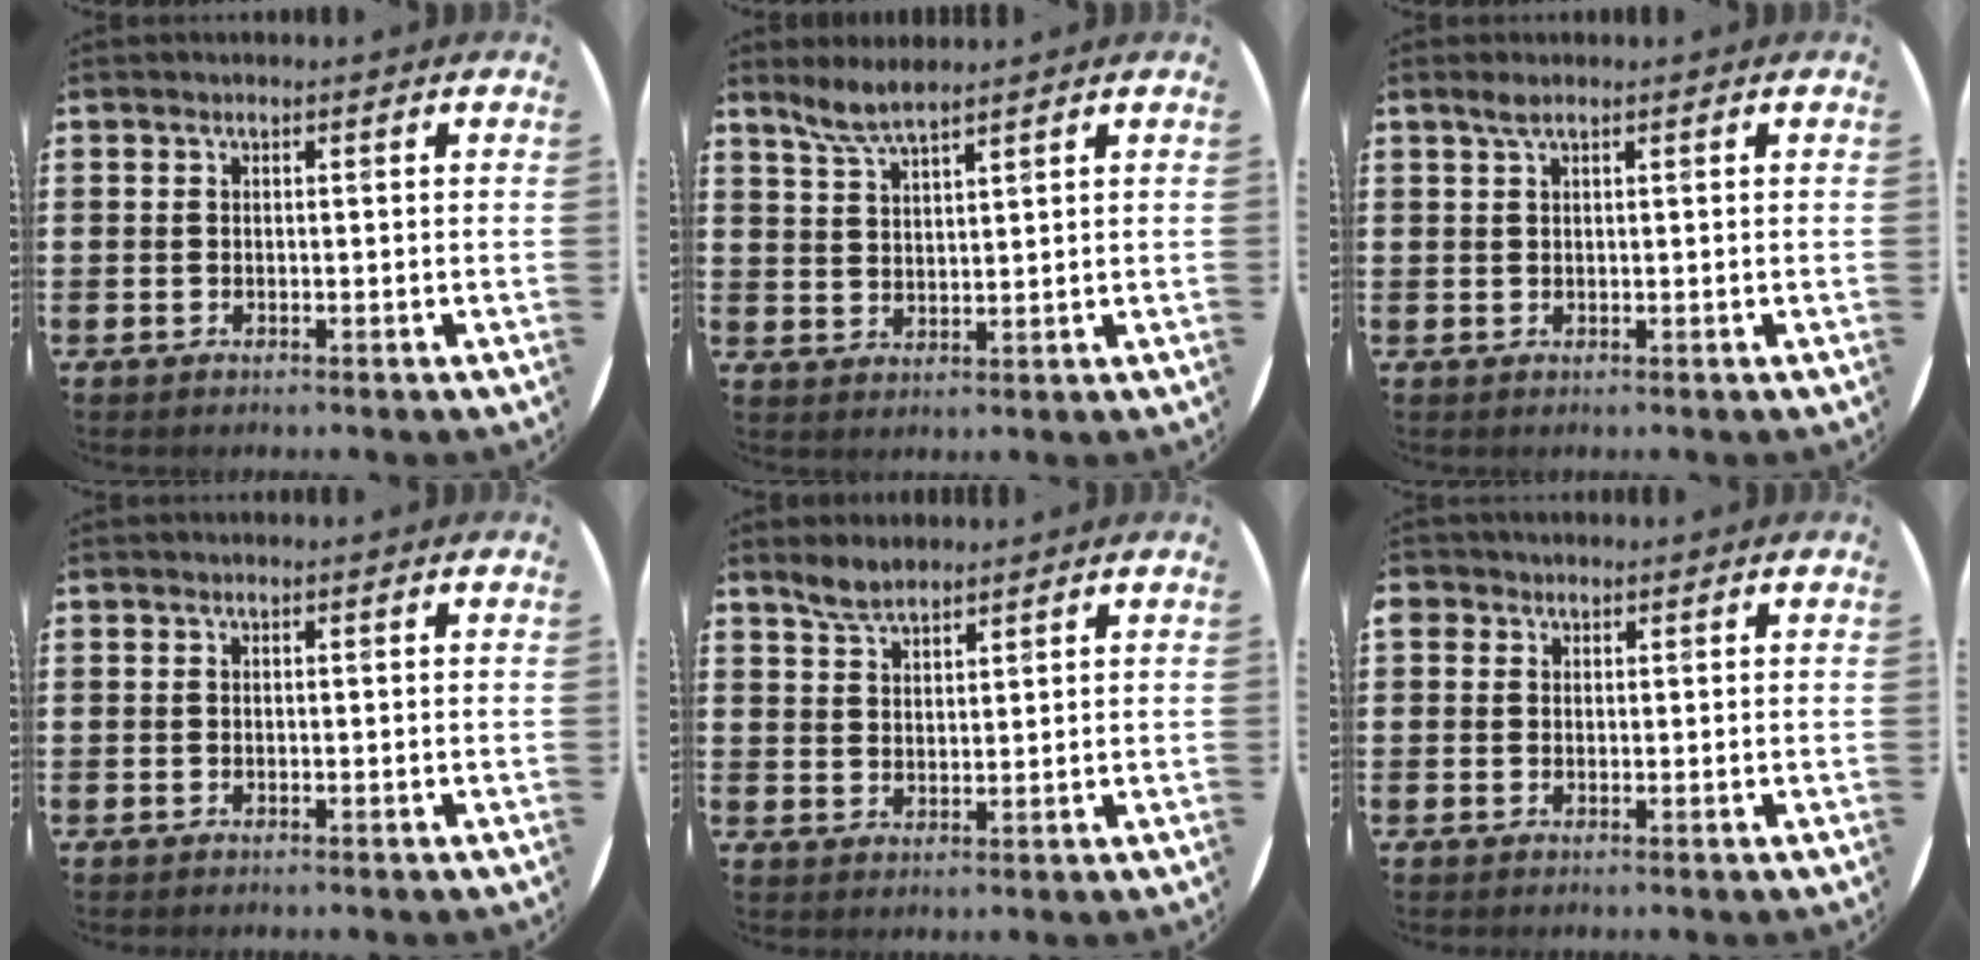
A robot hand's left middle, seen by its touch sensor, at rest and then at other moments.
{"total": 4.2, "force": [3.8, 0.4, 1.8], "torque": [-0.044, -0.004, 0.068]}
{"total": 1.1, "force": [0.7, 0.1, 0.8], "torque": [-0.016, 0.003, 0.013]}
{"total": 0.0}
{"total": 3.4, "force": [3.1, 1.1, 0.9], "torque": [-0.025, 0.000, 0.059]}
{"total": 1.2, "force": [0.8, 0.9, 0.1], "torque": [0.005, 0.001, 0.014]}